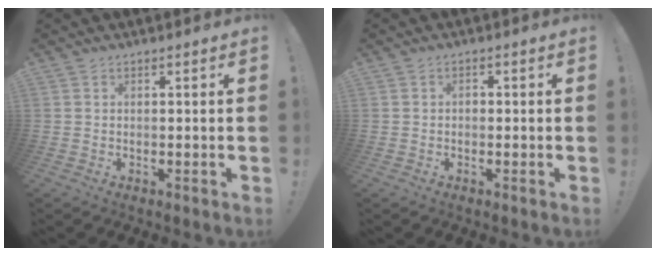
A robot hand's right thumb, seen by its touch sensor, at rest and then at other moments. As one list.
[{"total": 1.3, "force": [-0.8, 0.8, 0.7], "torque": [-0.012, 0.004, -0.014]}]